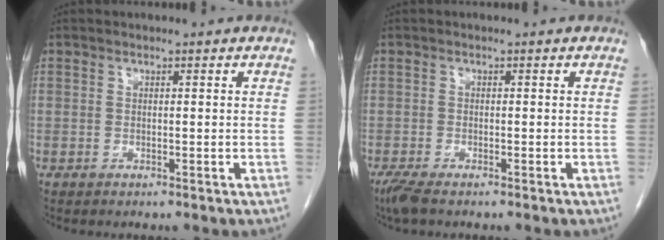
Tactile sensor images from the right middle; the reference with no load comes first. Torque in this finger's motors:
{"motor_torque": [0.27, -0.07, 0.09, 0.03]}